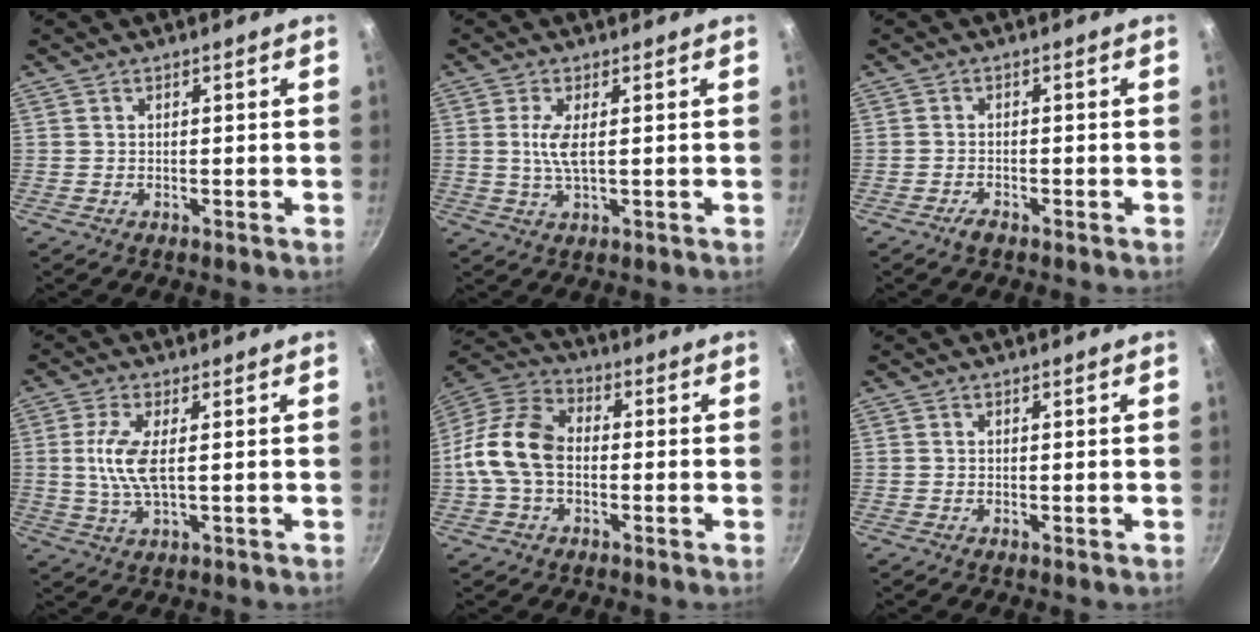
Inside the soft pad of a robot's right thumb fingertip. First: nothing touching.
{"total": 4.5, "force": [0.6, 1.3, 4.3], "torque": [-0.097, -0.002, 0.013]}
{"total": 1.8, "force": [-1.4, 0.6, 1.0], "torque": [-0.023, 0.013, -0.027]}
{"total": 7.1, "force": [0.7, 2.3, 6.6], "torque": [-0.149, -0.002, 0.013]}
{"total": 12.8, "force": [-1.2, 8.7, 9.4], "torque": [-0.163, 0.037, -0.043]}
{"total": 0.0}